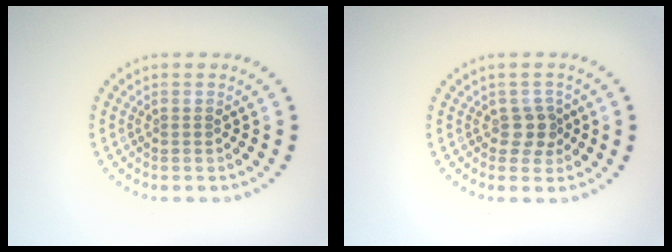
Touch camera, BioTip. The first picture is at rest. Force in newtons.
{"total": 1.8, "press": 1.6, "slide": 0.8}